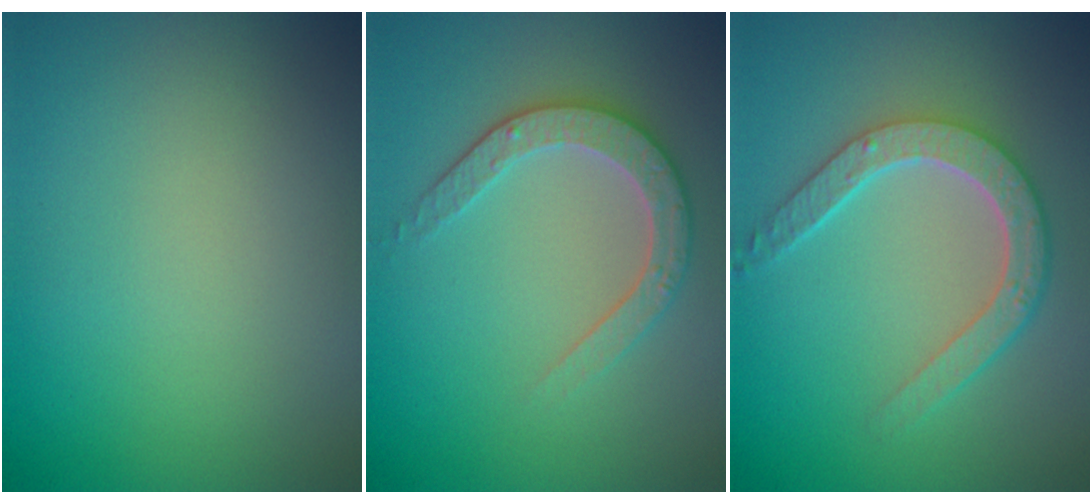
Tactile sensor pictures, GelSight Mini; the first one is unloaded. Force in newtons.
{"total": 3.1, "press": 2.9, "slide": 1.2}
{"total": 4.6, "press": 3.5, "slide": 2.9}